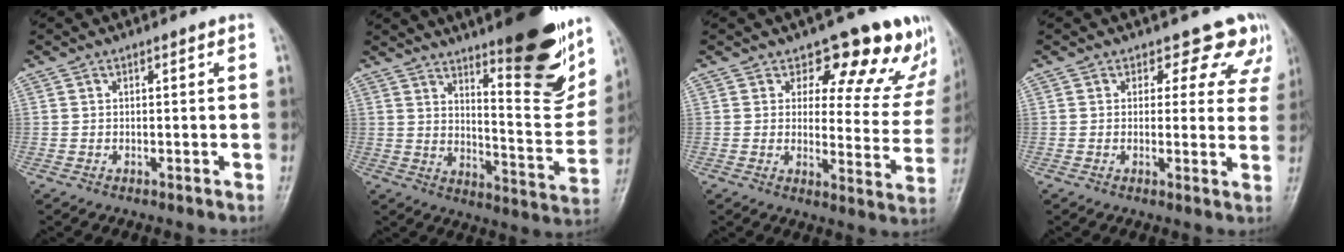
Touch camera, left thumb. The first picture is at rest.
{"total": 20.9, "force": [13.3, 5.4, 15.1], "torque": [-0.159, -0.087, 0.197]}
{"total": 15.6, "force": [11.7, 7.5, 7.2], "torque": [-0.016, -0.076, 0.119]}
{"total": 7.7, "force": [5.9, 4.8, 1.6], "torque": [0.034, -0.024, 0.043]}